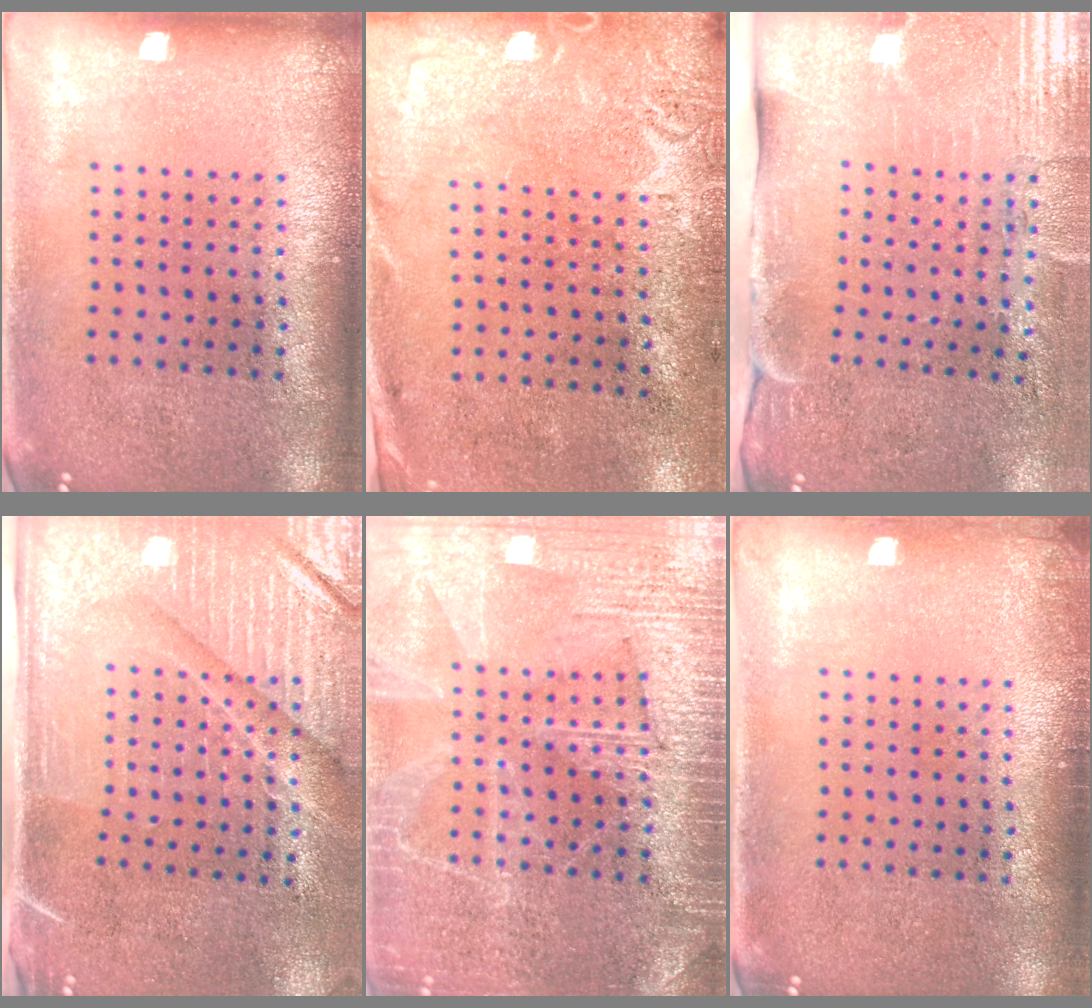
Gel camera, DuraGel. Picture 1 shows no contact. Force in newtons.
{"total": 2.8, "press": 2.2, "slide": 1.7}
{"total": 4.6, "press": 3.7, "slide": 2.7}
{"total": 4.4, "press": 3.9, "slide": 2.1}
{"total": 3.7, "press": 3.6, "slide": 0.4}
{"total": 0.6, "press": 0.6, "slide": 0.2}